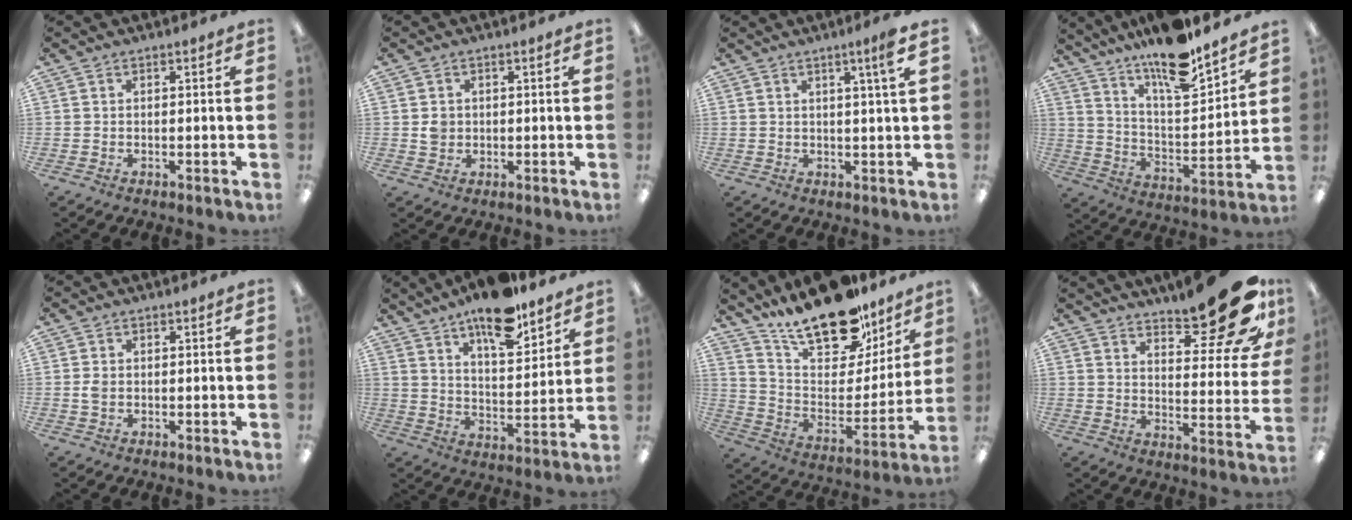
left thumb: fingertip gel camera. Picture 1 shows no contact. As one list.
[{"total": 2.6, "force": [0.4, 2.3, 1.1], "torque": [-0.007, -0.002, 0.003]}, {"total": 4.4, "force": [2.5, -0.3, 3.7], "torque": [-0.059, -0.008, 0.035]}, {"total": 15.5, "force": [13.3, 2.8, 7.4], "torque": [-0.136, -0.096, 0.226]}, {"total": 1.8, "force": [0.0, 1.2, 1.4], "torque": [-0.027, 0.003, -0.001]}, {"total": 14.4, "force": [11.1, 4.7, 7.9], "torque": [-0.119, -0.069, 0.189]}, {"total": 23.4, "force": [17.9, 10.0, 11.1], "torque": [-0.172, -0.121, 0.313]}, {"total": 19.8, "force": [14.5, 6.0, 12.0], "torque": [-0.154, -0.104, 0.235]}]